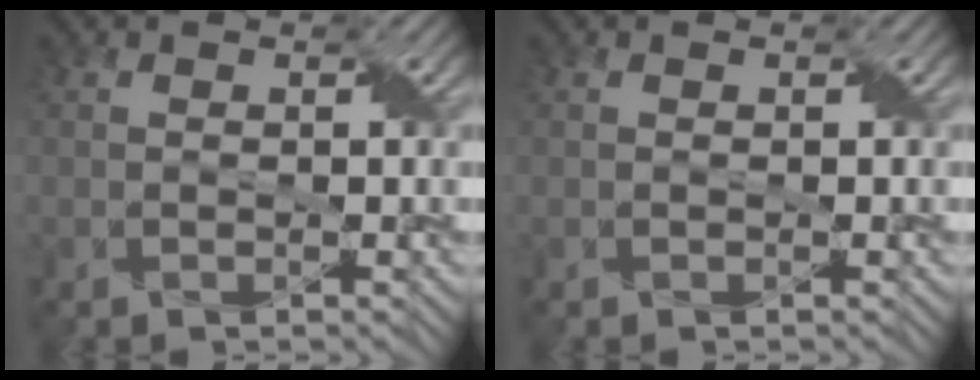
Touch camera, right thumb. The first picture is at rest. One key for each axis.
{"total": 0.0}